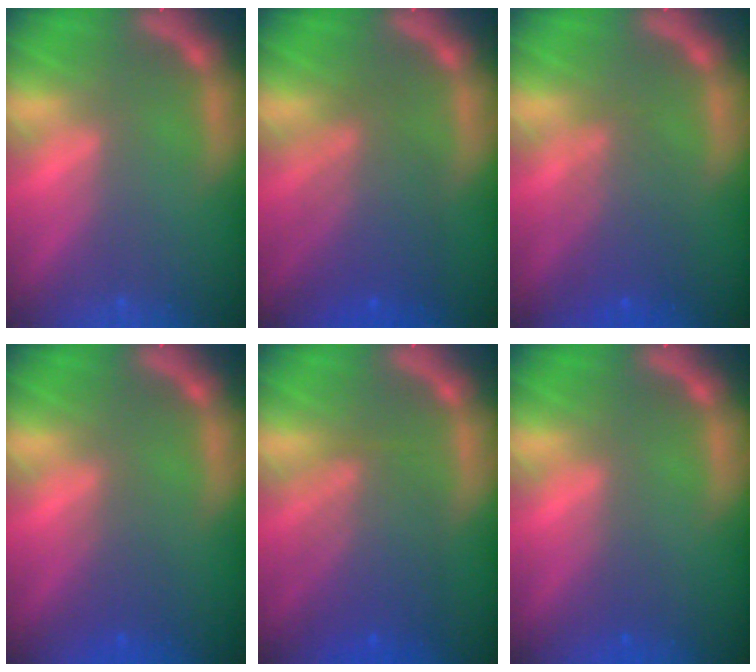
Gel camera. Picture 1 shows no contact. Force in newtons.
{"total": 6.0}
{"total": 4.1}
{"total": 2.0}
{"total": 6.1}
{"total": 0.9}